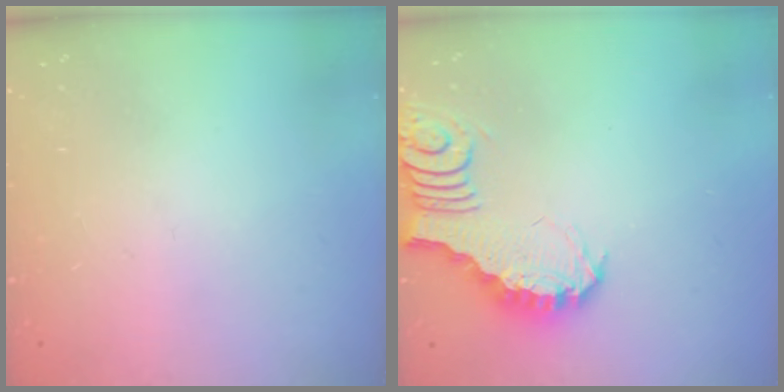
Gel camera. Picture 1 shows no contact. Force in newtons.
{"total": 3.9, "press": 3.9, "slide": 0.6}